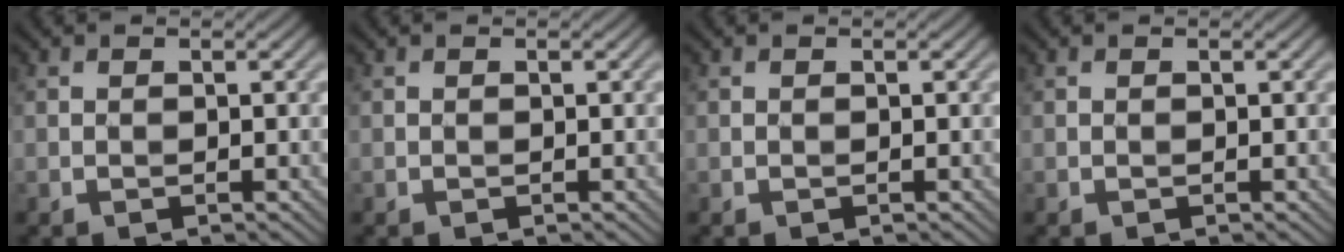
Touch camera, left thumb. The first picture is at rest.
{"total": 0.0}
{"total": 0.0}
{"total": 0.0}